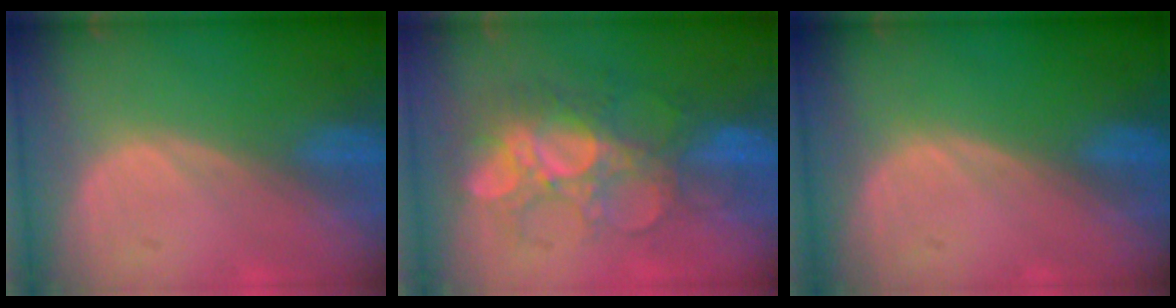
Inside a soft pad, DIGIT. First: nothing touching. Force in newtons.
{"total": 9.2, "press": 8.6, "slide": 3.4}
{"total": 0.0}